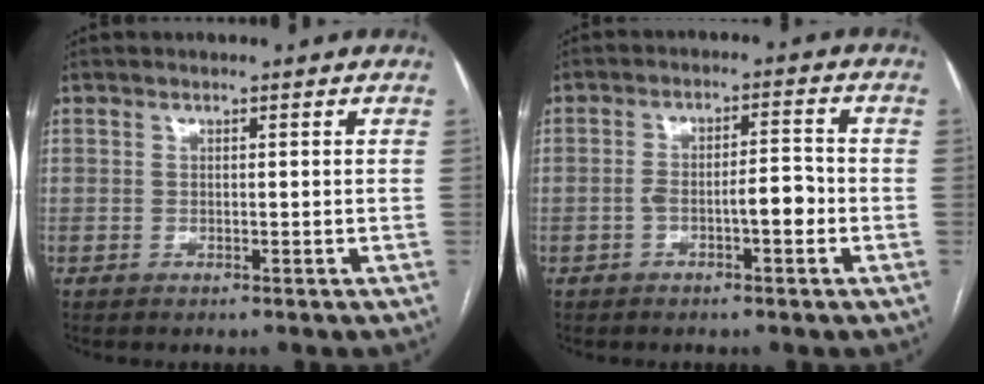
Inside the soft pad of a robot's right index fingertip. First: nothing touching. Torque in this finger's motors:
{"motor_torque": [0.63, -0.13, 0.37, 0.08]}